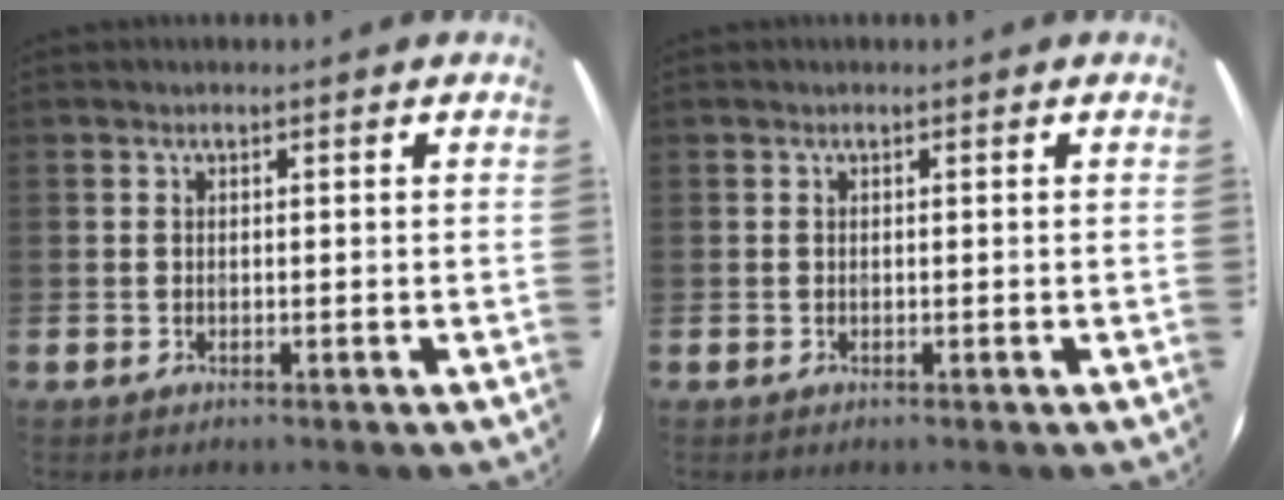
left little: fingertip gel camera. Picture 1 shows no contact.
{"total": 0.0}